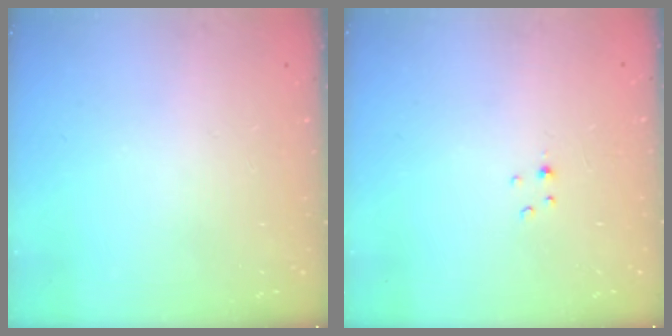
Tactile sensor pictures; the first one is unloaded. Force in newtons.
{"total": 1.5, "press": 1.4, "slide": 0.2}